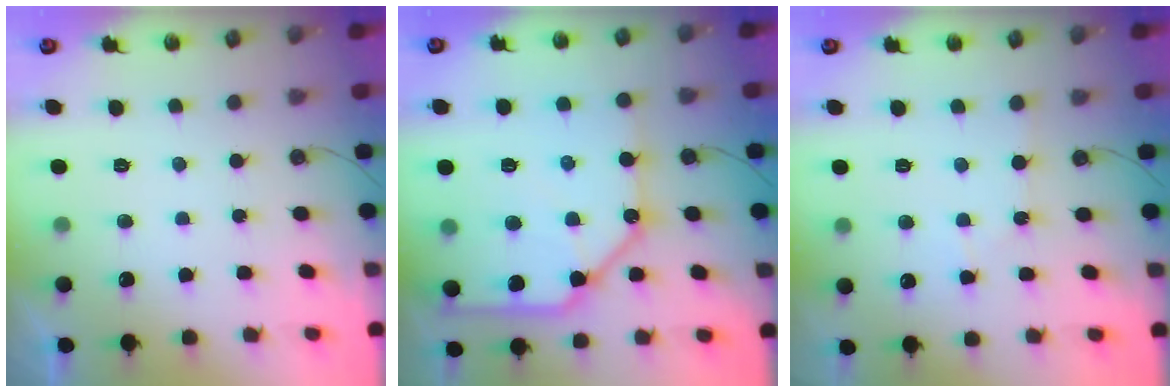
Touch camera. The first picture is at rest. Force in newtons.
{"total": 19.6, "press": 19.6, "slide": 1.4}
{"total": 3.0, "press": 2.9, "slide": 0.5}